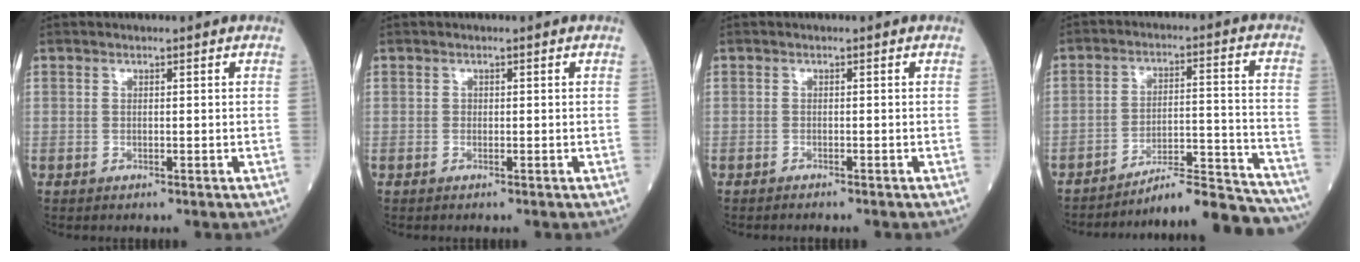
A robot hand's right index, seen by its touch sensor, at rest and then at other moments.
{"total": 0.0}
{"total": 1.8, "force": [-1.6, 0.0, 0.7], "torque": [-0.011, -0.001, -0.020]}
{"total": 15.8, "force": [-15.5, -0.5, 3.1], "torque": [-0.029, 0.030, -0.225]}